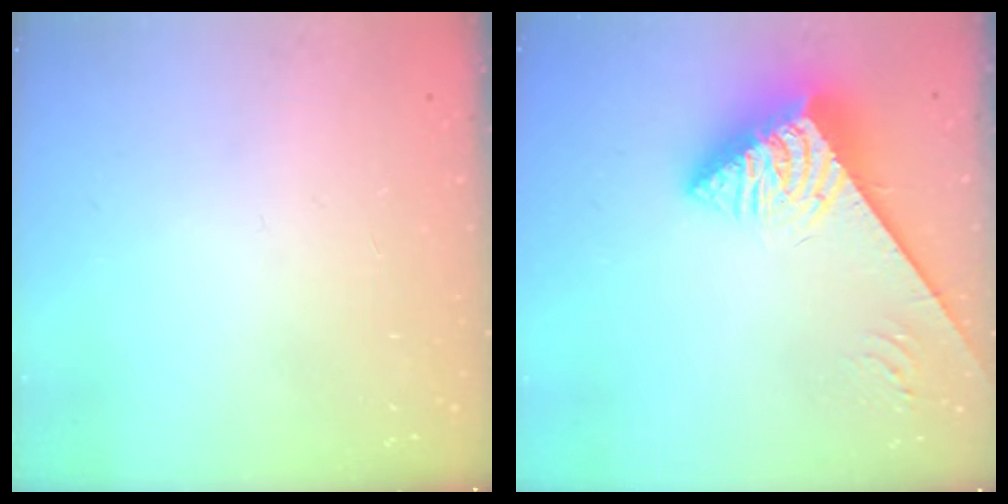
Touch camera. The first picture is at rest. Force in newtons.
{"total": 5.3, "press": 5.3, "slide": 0.7}